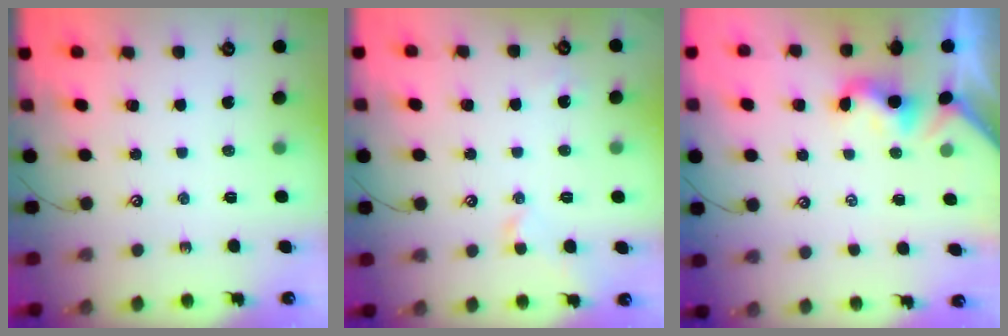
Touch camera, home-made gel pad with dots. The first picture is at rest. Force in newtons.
{"total": 0.5, "press": 0.1, "slide": 0.5}
{"total": 1.8, "press": 1.7, "slide": 0.5}